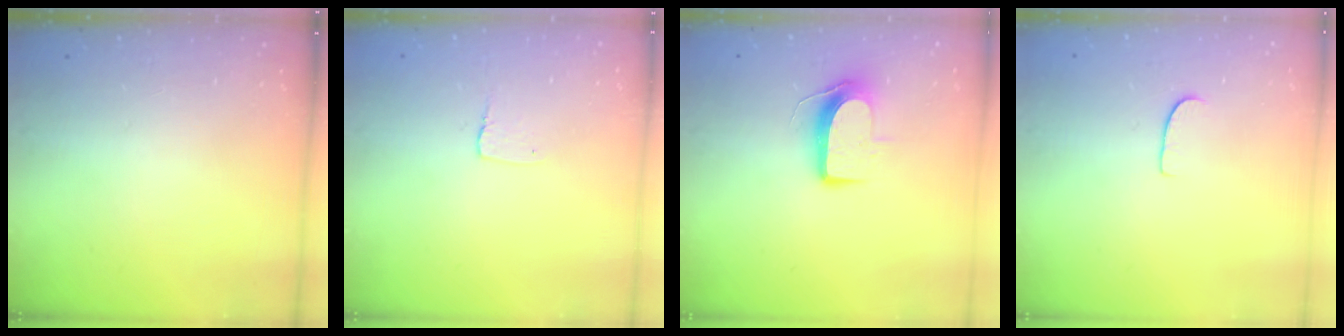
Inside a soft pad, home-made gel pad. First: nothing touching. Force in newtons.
{"total": 2.9, "press": 2.9, "slide": 0.2}
{"total": 9.2, "press": 9.1, "slide": 0.9}
{"total": 5.2, "press": 5.2, "slide": 0.4}